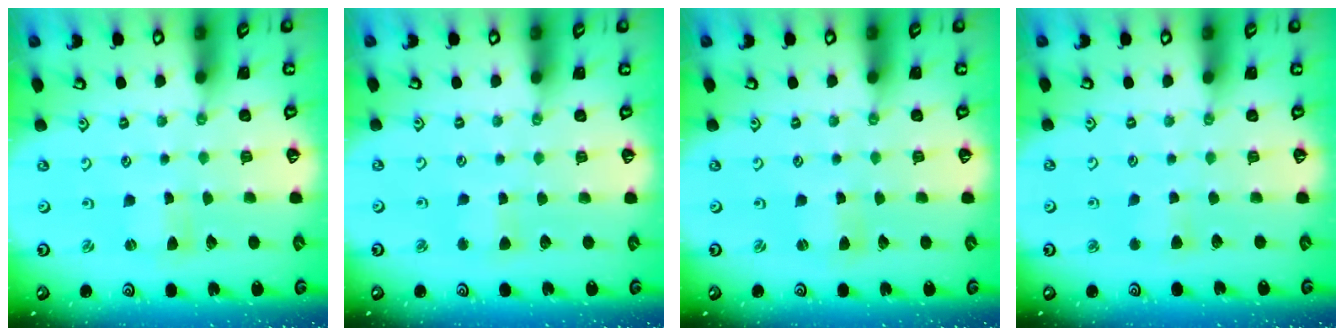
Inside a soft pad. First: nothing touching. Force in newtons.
{"total": 2.8, "press": 2.7, "slide": 0.4}
{"total": 1.1, "press": 1.1, "slide": 0.1}
{"total": 2.8, "press": 2.8, "slide": 0.5}